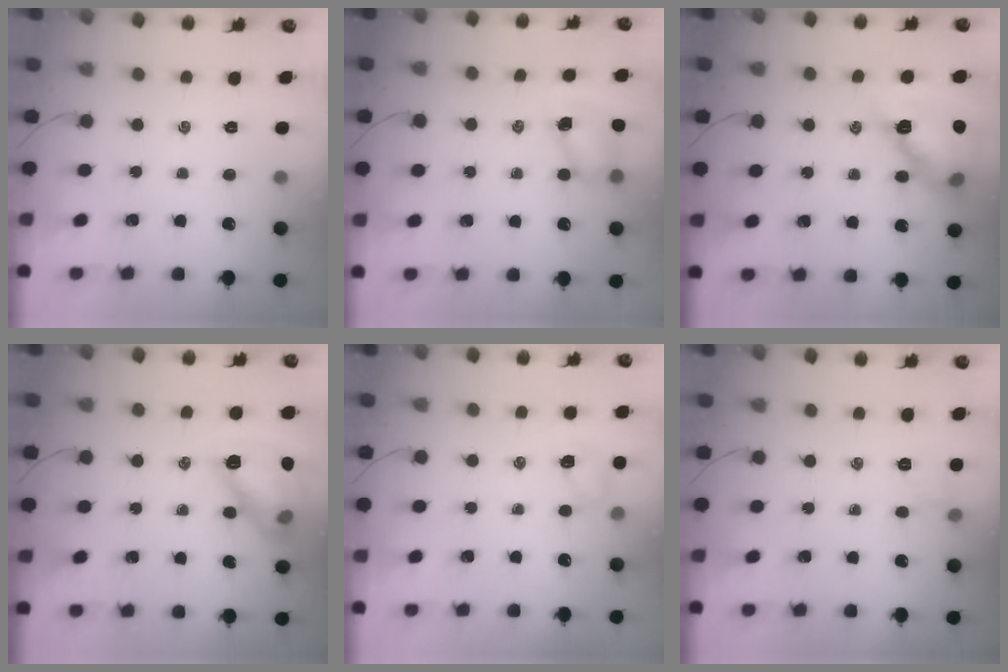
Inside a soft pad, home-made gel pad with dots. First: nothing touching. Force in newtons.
{"total": 6.0, "press": 5.9, "slide": 0.8}
{"total": 15.3, "press": 14.7, "slide": 4.2}
{"total": 13.0, "press": 13.0, "slide": 0.7}
{"total": 5.3, "press": 5.1, "slide": 1.3}
{"total": 5.2, "press": 5.0, "slide": 1.5}